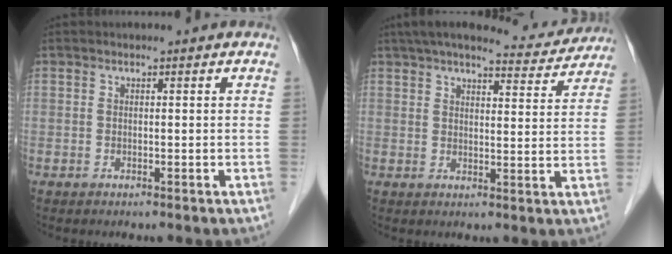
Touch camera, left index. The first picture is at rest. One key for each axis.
{"total": 12.5, "fx": 11.5, "fy": 2.1, "fz": 4.6, "tx": -0.060, "ty": 0.006, "tz": 0.144}